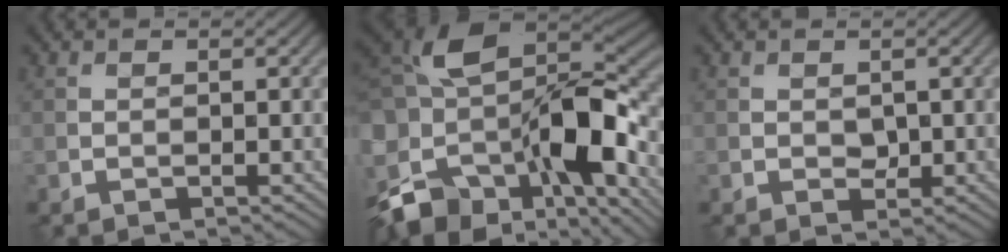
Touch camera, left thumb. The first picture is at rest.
{"total": 17.0, "force": [-3.0, 9.5, 13.8], "torque": [-0.292, -0.010, -0.049]}
{"total": 1.2, "force": [0.1, 1.0, 0.8], "torque": [-0.016, -0.004, 0.003]}